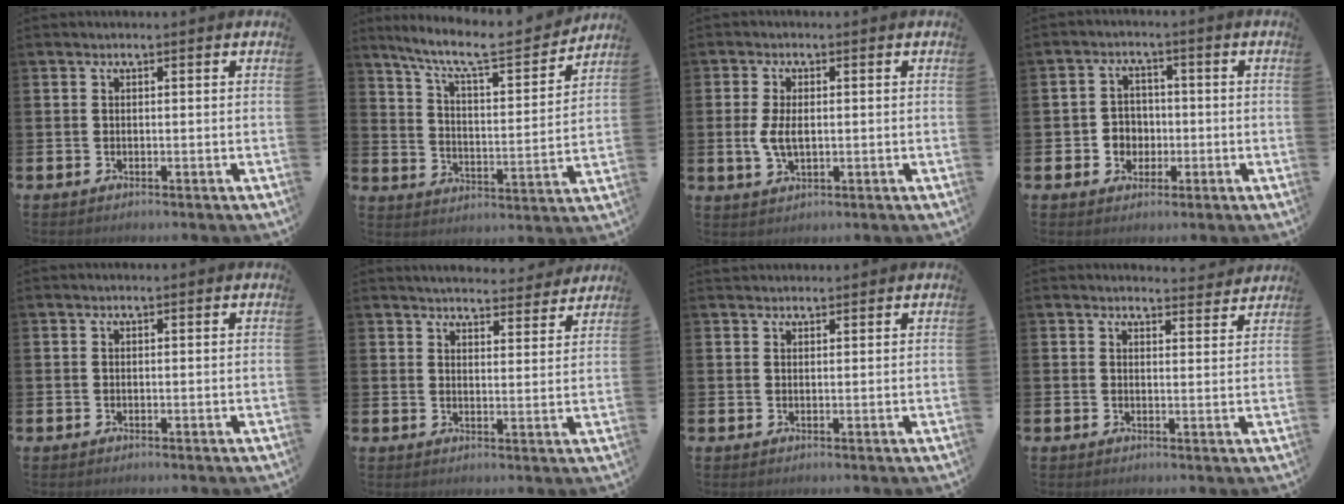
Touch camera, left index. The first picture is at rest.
{"total": 9.2, "force": [8.0, 1.4, 4.3], "torque": [-0.110, -0.051, 0.134]}
{"total": 4.0, "force": [0.2, 2.1, 3.3], "torque": [-0.070, 0.005, -0.001]}
{"total": 3.6, "force": [-0.4, 3.5, 0.7], "torque": [-0.017, 0.000, -0.015]}
{"total": 0.0}
{"total": 4.9, "force": [4.8, 0.7, 0.3], "torque": [-0.011, -0.037, 0.084]}
{"total": 1.5, "force": [1.4, 0.4, -0.1], "torque": [0.010, -0.003, 0.024]}
{"total": 2.9, "force": [2.9, 0.3, 0.0], "torque": [0.004, -0.021, 0.050]}